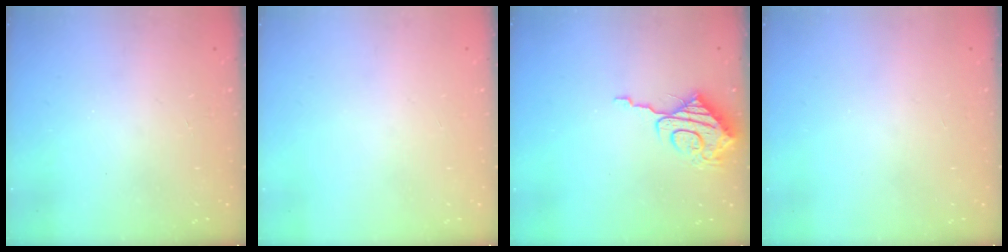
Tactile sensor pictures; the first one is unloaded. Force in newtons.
{"total": 0.0}
{"total": 10.1, "press": 10.1, "slide": 0.8}
{"total": 0.0}